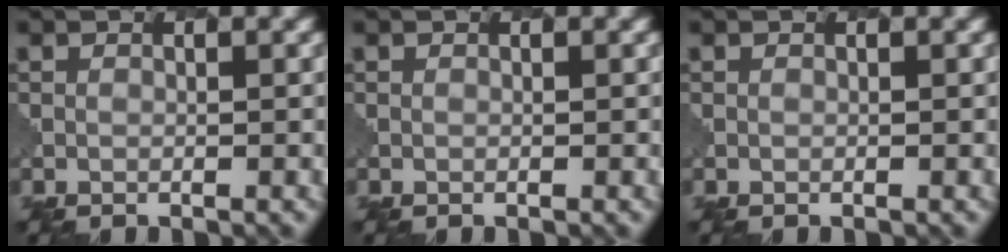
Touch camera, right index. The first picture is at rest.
{"total": 0.0}
{"total": 0.0}